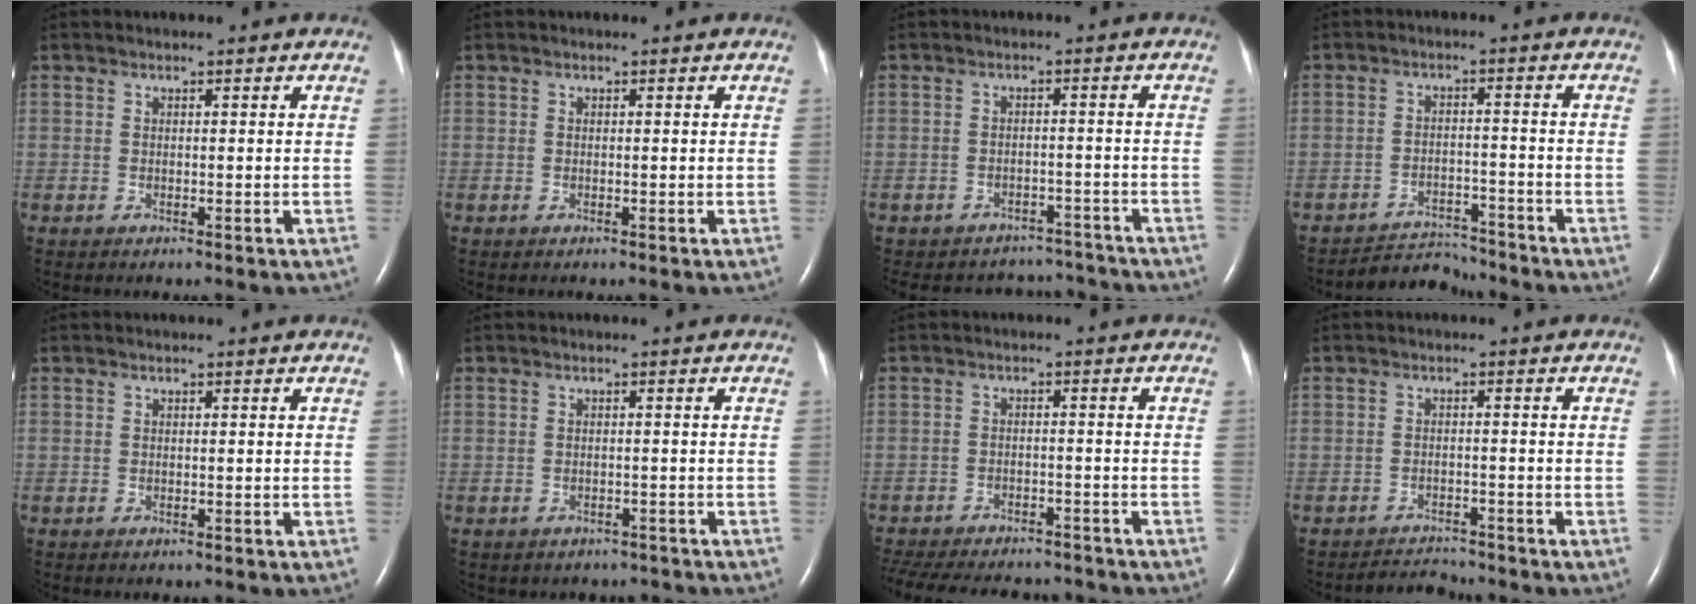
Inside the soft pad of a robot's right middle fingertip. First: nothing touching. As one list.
[{"total": 0.0}, {"total": 10.5, "force": [-9.8, 3.7, 0.5], "torque": [-0.013, 0.020, -0.116]}, {"total": 5.2, "force": [-5.1, 0.7, -1.0], "torque": [0.012, 0.001, -0.083]}, {"total": 0.0}, {"total": 4.6, "force": [-4.0, 2.2, 0.2], "torque": [-0.004, 0.012, -0.042]}, {"total": 18.7, "force": [-16.3, 6.0, 7.0], "torque": [-0.196, -0.022, -0.223]}, {"total": 3.3, "force": [-3.2, 0.1, -0.7], "torque": [0.005, -0.011, -0.049]}]